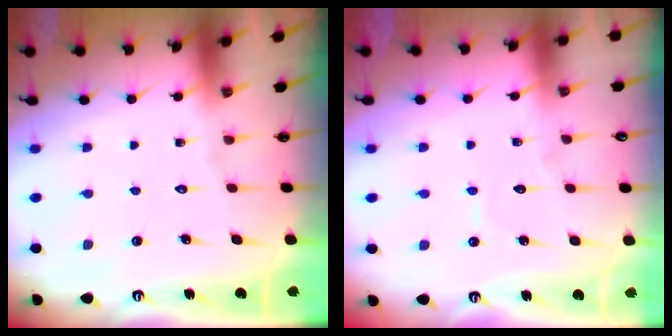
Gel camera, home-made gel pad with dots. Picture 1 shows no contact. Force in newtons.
{"total": 3.2, "press": 3.2, "slide": 0.2}